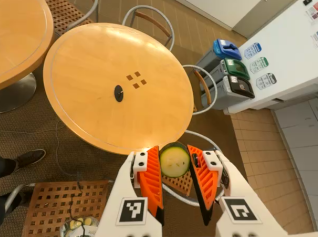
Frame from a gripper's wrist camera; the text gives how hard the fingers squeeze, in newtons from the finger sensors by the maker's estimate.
{"total": 9.6, "left": 9.4, "right": 9.9}